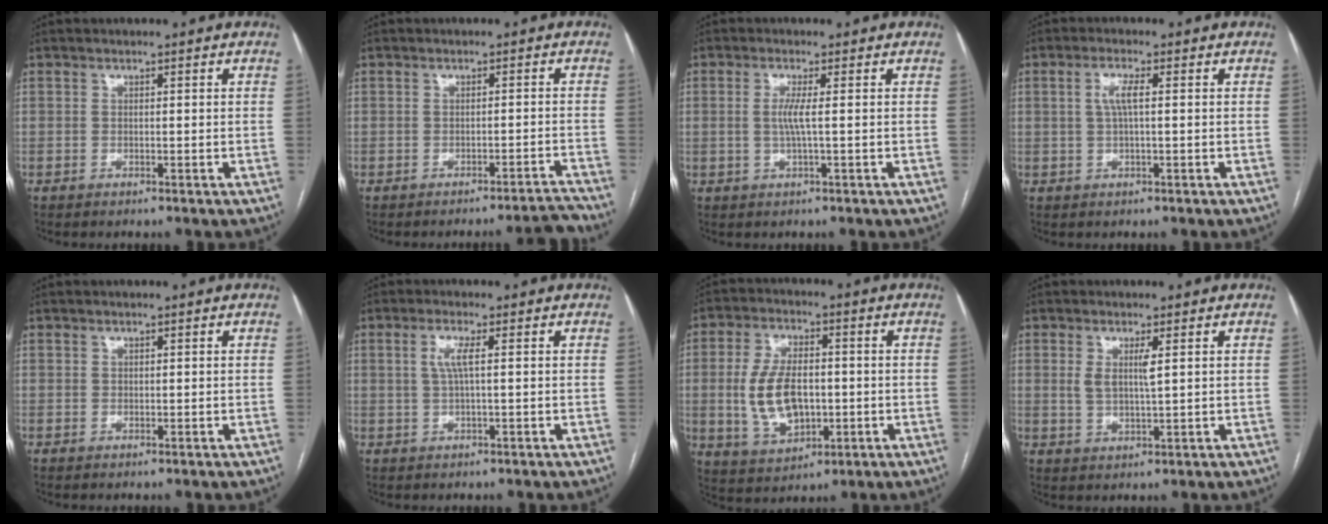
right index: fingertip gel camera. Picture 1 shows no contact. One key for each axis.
{"total": 8.7, "fx": -8.2, "fy": -2.4, "fz": 1.4, "tx": 0.007, "ty": 0.003, "tz": -0.111}
{"total": 2.7, "fx": 0.1, "fy": -0.3, "fz": 2.7, "tx": -0.060, "ty": -0.003, "tz": 0.001}
{"total": 3.1, "fx": 0.5, "fy": 0.4, "fz": 3.0, "tx": -0.063, "ty": 0.004, "tz": 0.011}
{"total": 0.0}
{"total": 2.9, "fx": 0.6, "fy": 0.2, "fz": 2.9, "tx": -0.063, "ty": 0.005, "tz": 0.013}
{"total": 10.6, "fx": -0.8, "fy": 5.9, "fz": 8.8, "tx": -0.184, "ty": 0.007, "tz": -0.003}
{"total": 3.5, "fx": 1.0, "fy": 0.5, "fz": 3.3, "tx": -0.068, "ty": -0.005, "tz": 0.022}